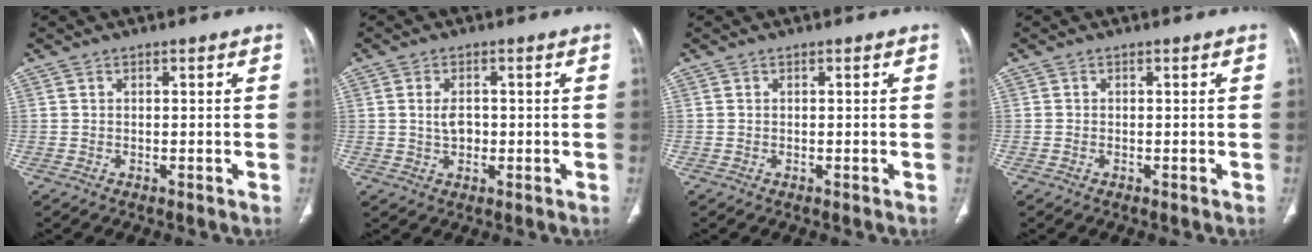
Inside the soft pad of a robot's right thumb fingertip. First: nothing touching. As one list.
[{"total": 3.3, "force": [0.1, 2.2, 2.4], "torque": [-0.040, 0.004, 0.004]}, {"total": 0.0}, {"total": 0.0}]